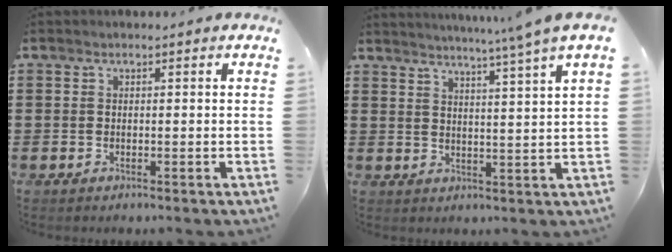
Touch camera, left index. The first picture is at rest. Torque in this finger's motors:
{"motor_torque": [0.90, -1.24, 1.05, 0.21]}